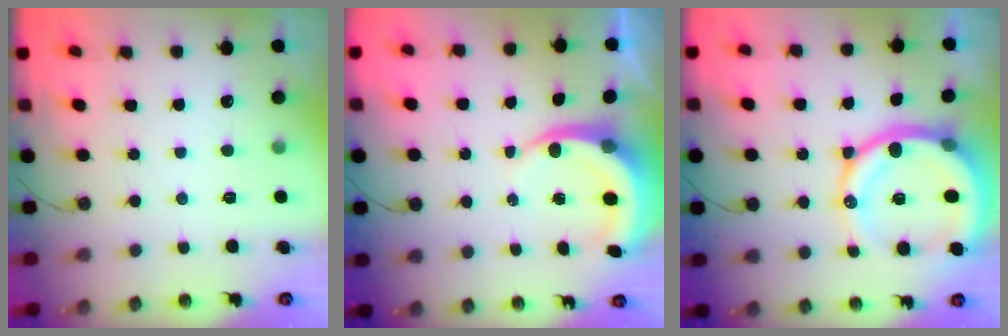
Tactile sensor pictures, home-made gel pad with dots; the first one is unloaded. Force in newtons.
{"total": 6.2, "press": 6.2, "slide": 0.9}
{"total": 20.1, "press": 20.0, "slide": 2.5}